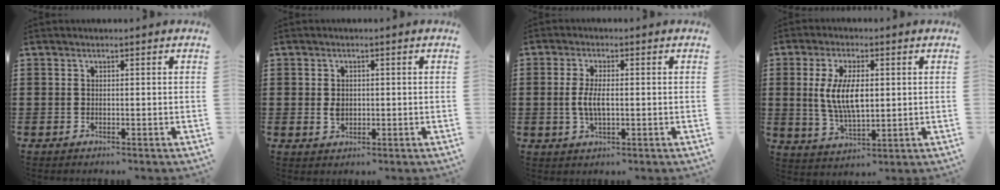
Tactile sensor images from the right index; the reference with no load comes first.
{"total": 2.1, "force": [0.1, 1.3, 1.6], "torque": [-0.034, 0.001, 0.003]}
{"total": 4.4, "force": [-0.3, 1.8, 4.0], "torque": [-0.097, -0.005, -0.014]}
{"total": 8.1, "force": [0.7, 3.6, 7.2], "torque": [-0.153, 0.006, 0.008]}